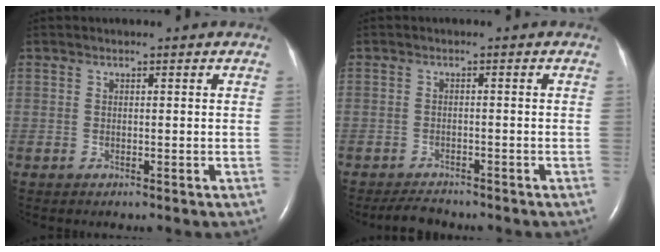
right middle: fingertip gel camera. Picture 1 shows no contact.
{"total": 3.1, "force": [-2.9, 0.8, 0.8], "torque": [-0.020, -0.009, -0.047]}